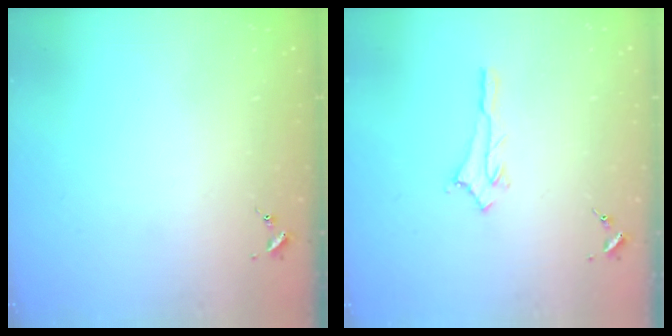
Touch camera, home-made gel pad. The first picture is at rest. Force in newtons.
{"total": 2.9, "press": 2.9, "slide": 0.3}